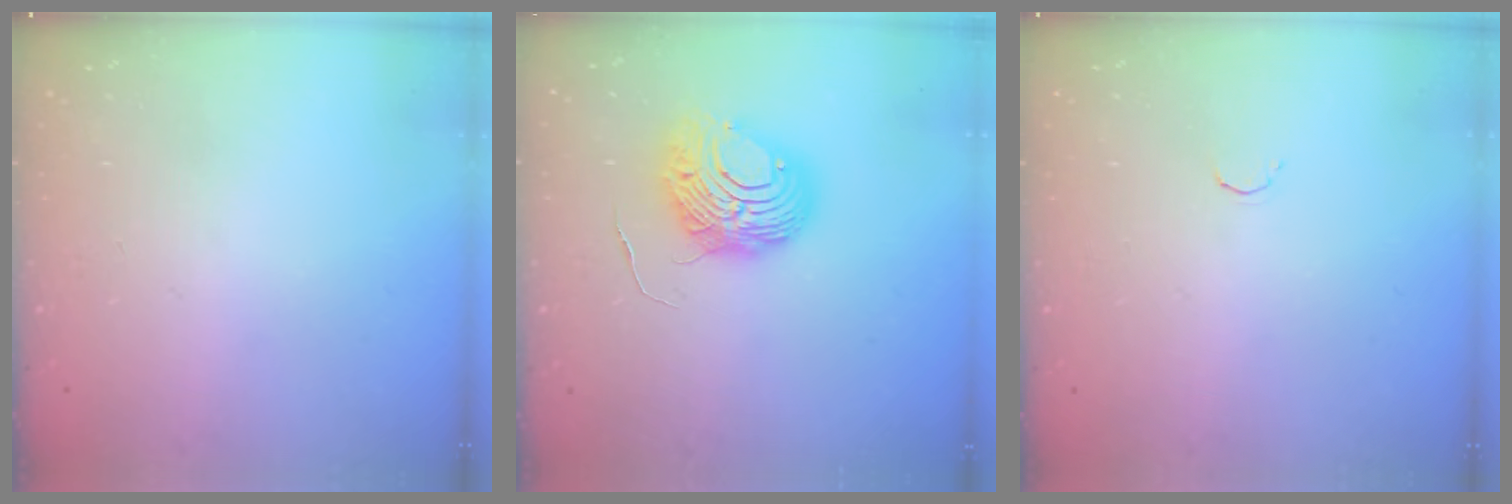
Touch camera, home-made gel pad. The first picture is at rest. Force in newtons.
{"total": 9.7, "press": 9.6, "slide": 1.1}
{"total": 1.8, "press": 1.7, "slide": 0.4}